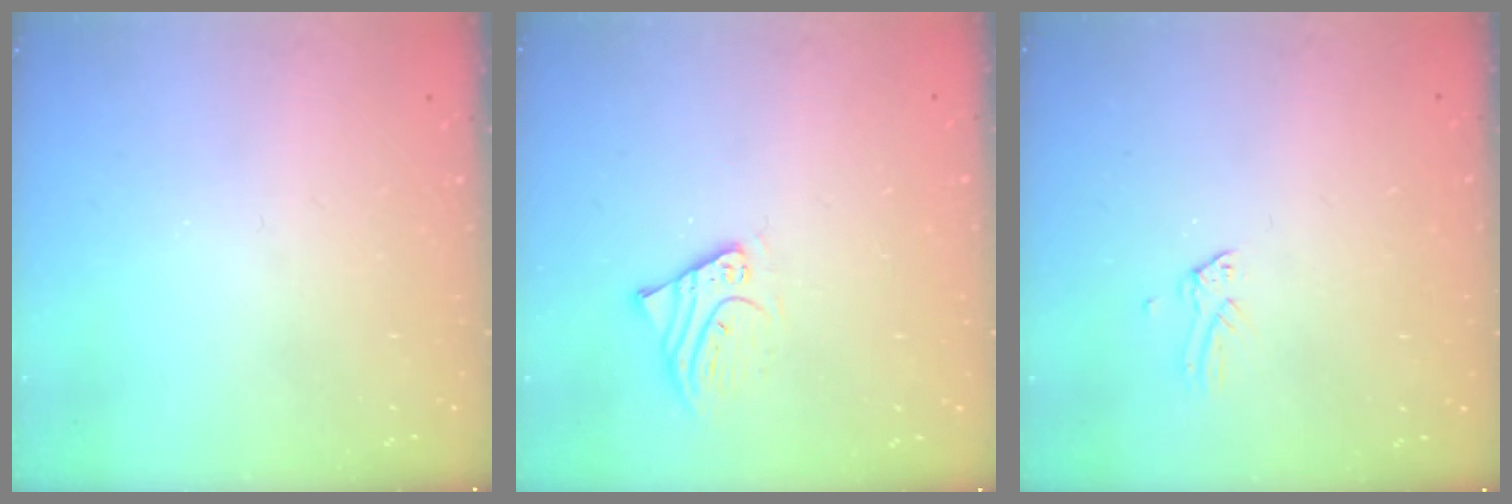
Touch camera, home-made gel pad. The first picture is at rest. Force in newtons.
{"total": 1.5, "press": 1.5, "slide": 0.1}
{"total": 0.0}